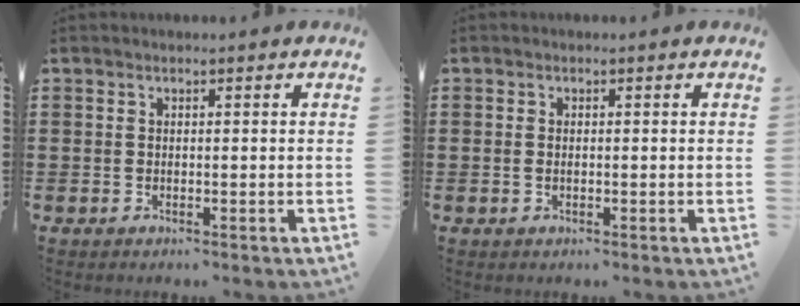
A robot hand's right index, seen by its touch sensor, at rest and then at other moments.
{"total": 0.8, "force": [0.0, 0.3, 0.8], "torque": [-0.018, -0.001, 0.001]}